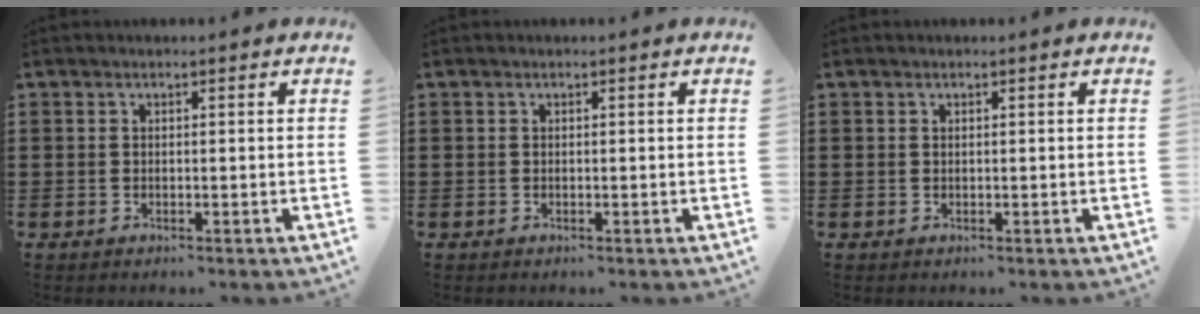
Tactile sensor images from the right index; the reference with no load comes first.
{"total": 0.0}
{"total": 0.0}